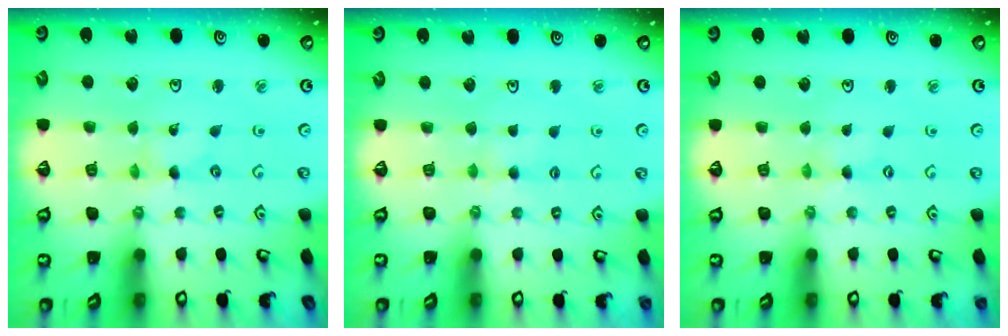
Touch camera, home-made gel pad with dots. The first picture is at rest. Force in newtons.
{"total": 3.2, "press": 3.2, "slide": 0.5}
{"total": 0.5, "press": 0.5, "slide": 0.1}